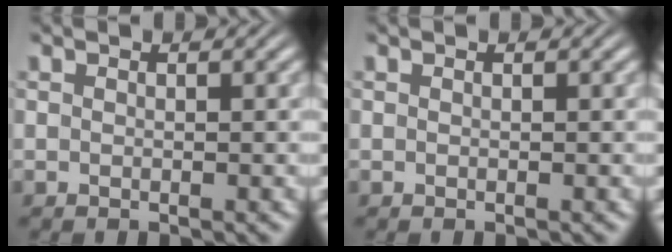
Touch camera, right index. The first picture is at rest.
{"total": 0.0}